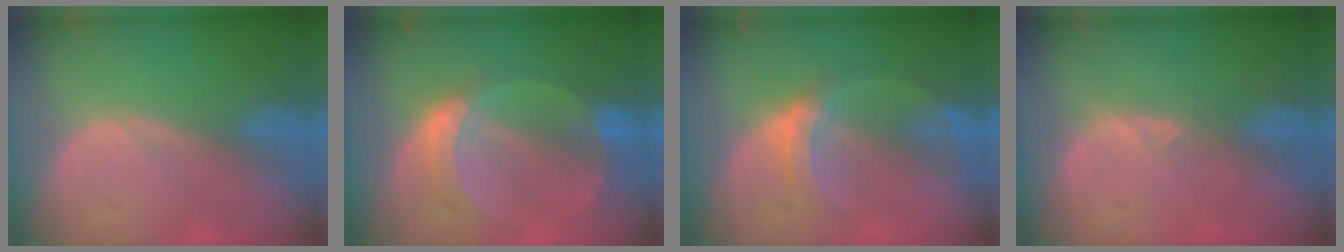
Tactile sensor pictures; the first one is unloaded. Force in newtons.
{"total": 7.1, "press": 6.2, "slide": 3.4}
{"total": 5.1, "press": 5.0, "slide": 1.1}
{"total": 1.4, "press": 1.2, "slide": 0.8}